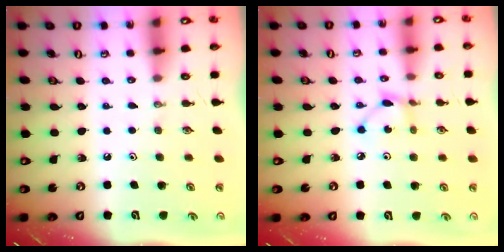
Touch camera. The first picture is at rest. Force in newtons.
{"total": 2.9, "press": 2.9, "slide": 0.1}